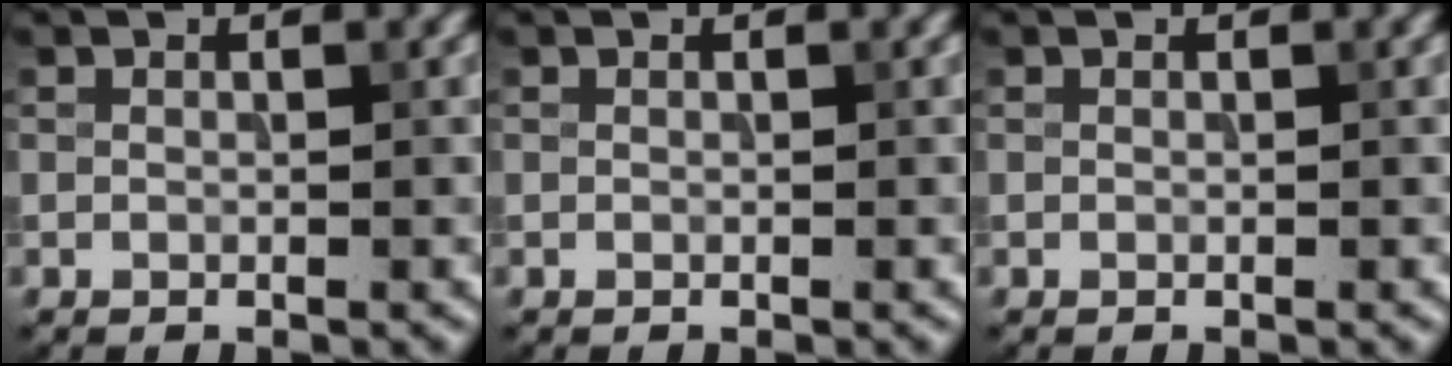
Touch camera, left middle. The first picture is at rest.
{"total": 0.0}
{"total": 0.0}